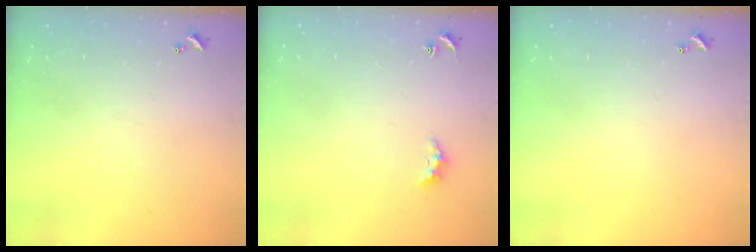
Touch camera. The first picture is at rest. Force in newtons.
{"total": 2.4, "press": 2.4, "slide": 0.6}
{"total": 0.0}